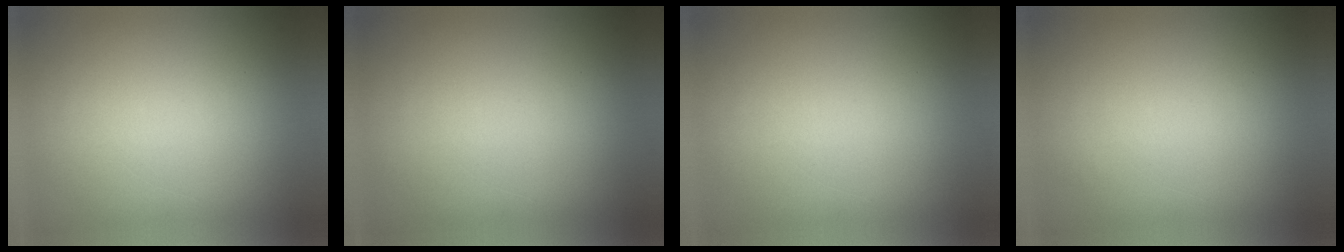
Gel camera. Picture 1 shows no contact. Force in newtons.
{"total": 0.0}
{"total": 0.0}
{"total": 0.0}